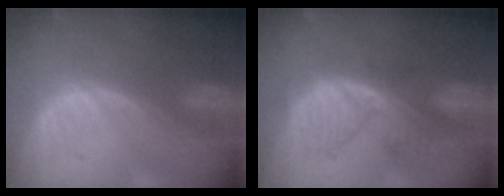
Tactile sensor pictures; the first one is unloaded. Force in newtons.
{"total": 6.8, "press": 6.3, "slide": 2.6}